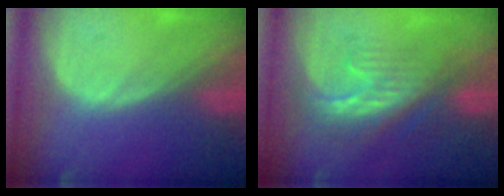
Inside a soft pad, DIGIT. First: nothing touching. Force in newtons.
{"total": 8.7, "press": 7.4, "slide": 4.6}